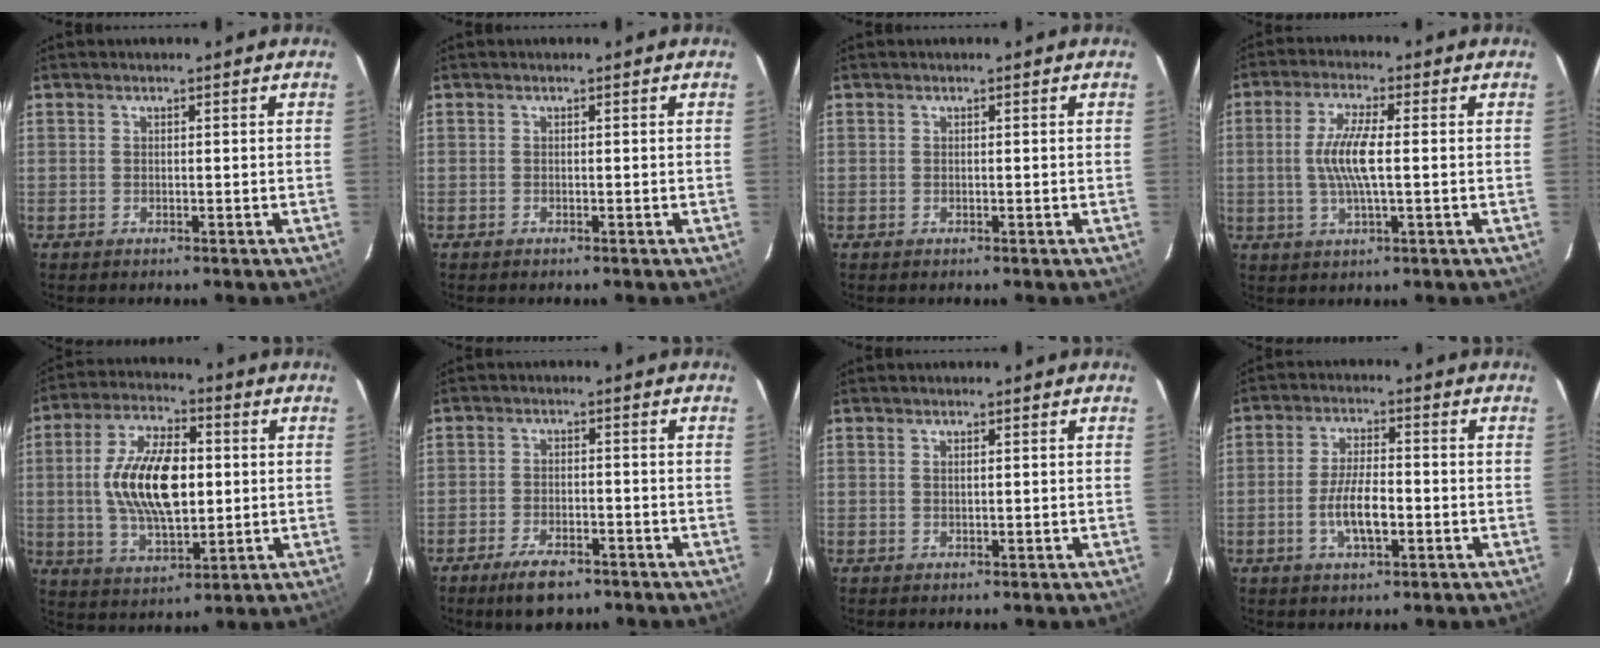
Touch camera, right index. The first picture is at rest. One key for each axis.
{"total": 0.0}
{"total": 0.0}
{"total": 7.8, "fx": -0.1, "fy": 1.4, "fz": 7.7, "tx": -0.152, "ty": 0.000, "tz": -0.002}
{"total": 15.9, "fx": 0.7, "fy": 7.8, "fz": 13.9, "tx": -0.264, "ty": 0.007, "tz": 0.017}
{"total": 7.4, "fx": -5.4, "fy": 2.9, "fz": 4.1, "tx": -0.097, "ty": -0.008, "tz": -0.087}
{"total": 0.7, "fx": 0.3, "fy": 0.2, "fz": 0.6, "tx": -0.010, "ty": 0.001, "tz": 0.007}
{"total": 7.9, "fx": -2.3, "fy": 2.7, "fz": 7.0, "tx": -0.139, "ty": -0.002, "tz": -0.041}